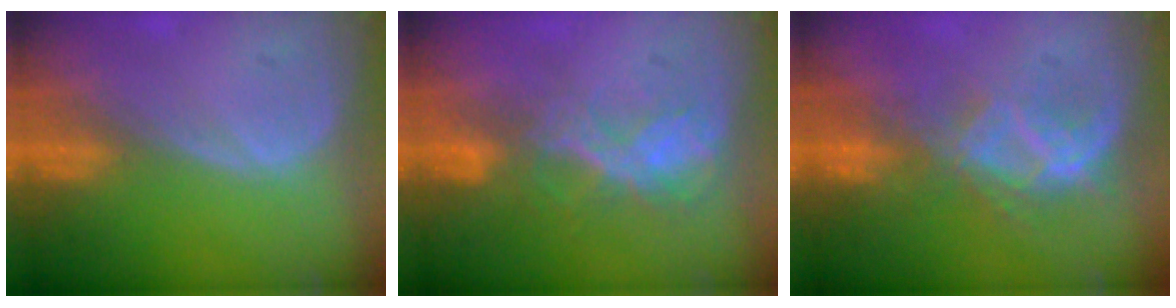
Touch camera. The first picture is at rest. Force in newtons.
{"total": 6.8, "press": 5.8, "slide": 3.4}
{"total": 7.0, "press": 6.8, "slide": 1.7}